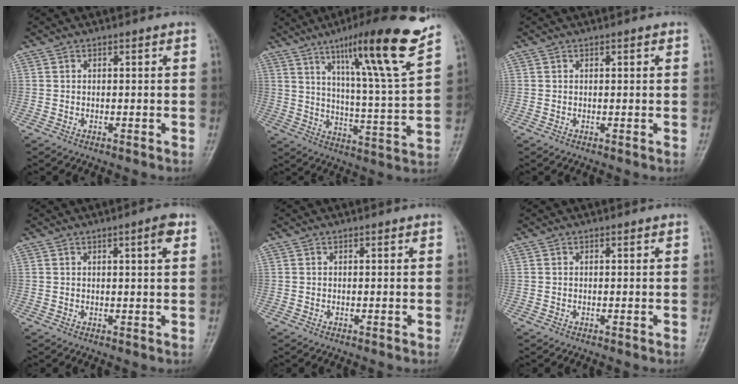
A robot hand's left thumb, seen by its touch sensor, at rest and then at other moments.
{"total": 19.1, "force": [12.1, 1.0, 14.8], "torque": [-0.207, -0.062, 0.183]}
{"total": 0.6, "force": [0.3, 0.2, 0.5], "torque": [-0.006, -0.001, 0.003]}
{"total": 3.1, "force": [1.4, 0.5, 2.7], "torque": [-0.036, -0.004, 0.019]}
{"total": 0.0}
{"total": 0.0}